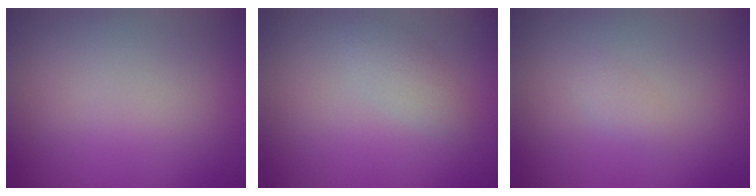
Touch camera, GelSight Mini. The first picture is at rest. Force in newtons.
{"total": 1.5, "press": 1.5, "slide": 0.0}
{"total": 0.7, "press": 0.7, "slide": 0.0}